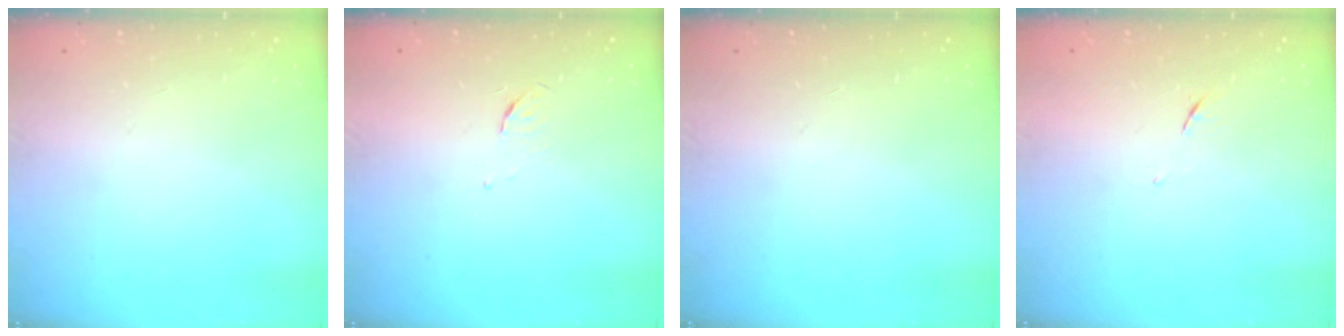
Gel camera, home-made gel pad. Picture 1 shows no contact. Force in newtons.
{"total": 3.7, "press": 3.6, "slide": 0.5}
{"total": 0.0}
{"total": 5.1, "press": 5.1, "slide": 0.4}